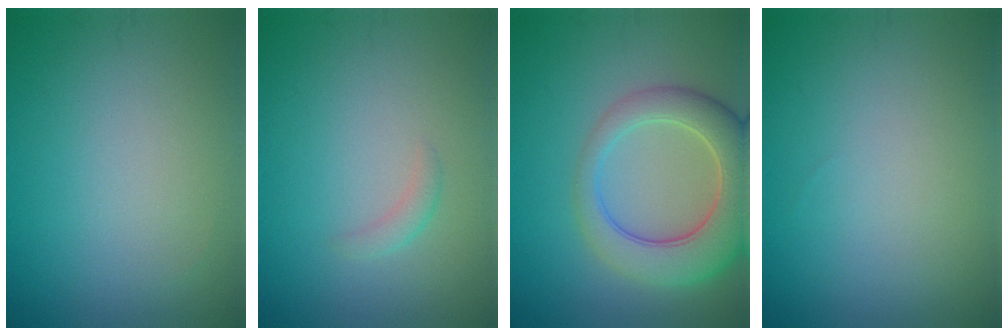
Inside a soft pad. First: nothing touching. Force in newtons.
{"total": 1.0, "press": 1.0, "slide": 0.0}
{"total": 7.3, "press": 7.2, "slide": 0.9}
{"total": 0.0}